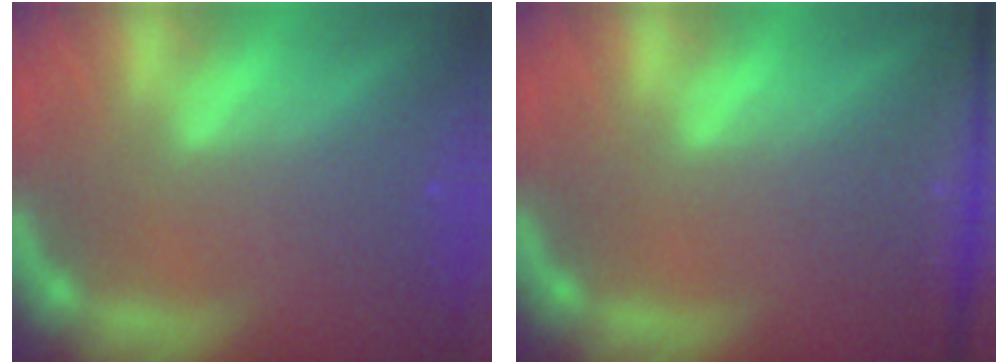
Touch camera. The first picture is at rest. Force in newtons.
{"total": 6.0}